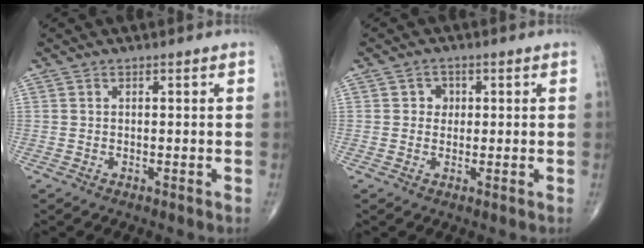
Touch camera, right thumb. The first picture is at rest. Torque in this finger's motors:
{"motor_torque": [-0.31, 0.22, 0.03, 0.02, 0.04]}